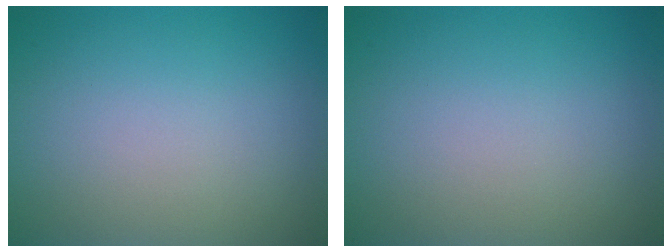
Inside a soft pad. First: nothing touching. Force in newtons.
{"total": 0.0}